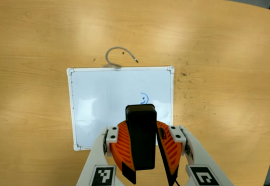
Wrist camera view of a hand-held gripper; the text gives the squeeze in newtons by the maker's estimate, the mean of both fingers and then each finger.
{"total": 10.0, "left": 9.4, "right": 10.6}